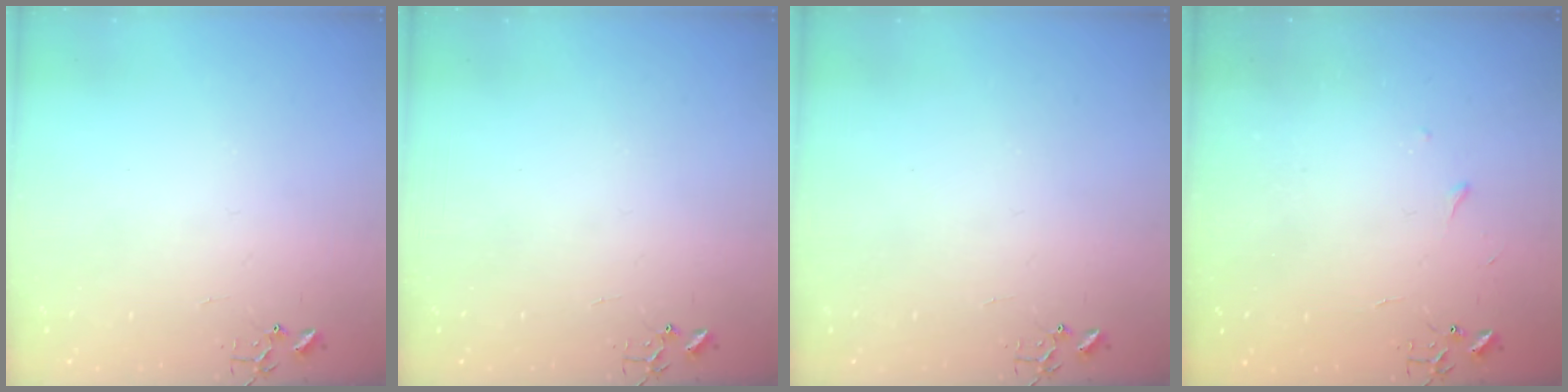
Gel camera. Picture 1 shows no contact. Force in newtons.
{"total": 0.0}
{"total": 0.0}
{"total": 3.3, "press": 3.3, "slide": 0.5}